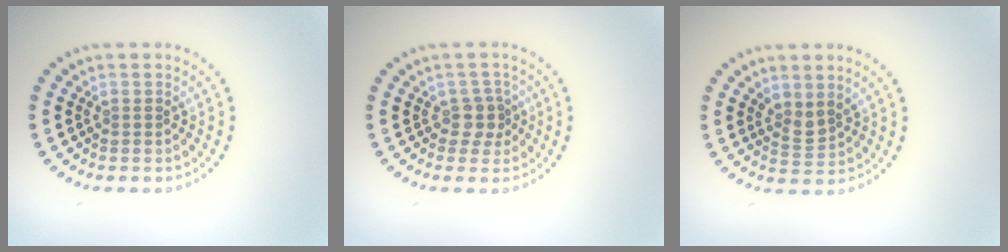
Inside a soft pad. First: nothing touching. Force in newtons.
{"total": 1.8, "press": 1.5, "slide": 1.0}
{"total": 1.8, "press": 1.4, "slide": 1.2}